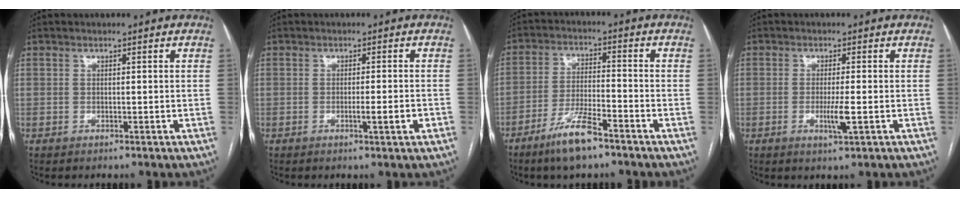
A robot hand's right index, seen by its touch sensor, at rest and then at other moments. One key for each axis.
{"total": 3.0, "fx": -1.0, "fy": -0.2, "fz": 2.9, "tx": -0.045, "ty": -0.005, "tz": -0.015}
{"total": 8.3, "fx": -5.7, "fy": 1.2, "fz": 5.8, "tx": -0.116, "ty": -0.011, "tz": -0.107}
{"total": 3.5, "fx": -0.9, "fy": 0.0, "fz": 3.4, "tx": -0.065, "ty": -0.008, "tz": -0.015}